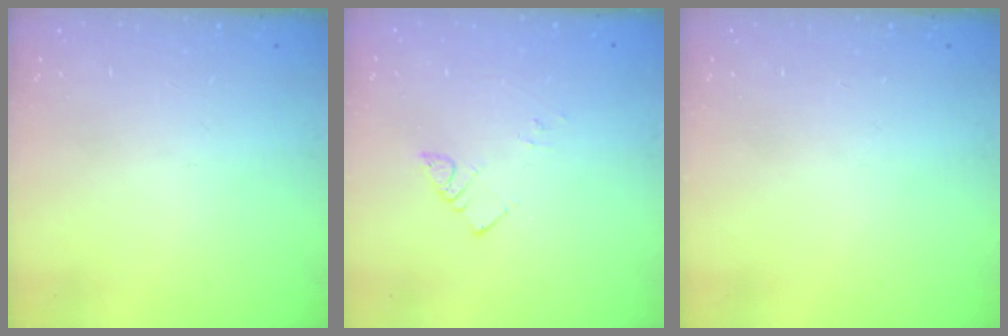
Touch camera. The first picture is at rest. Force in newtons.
{"total": 2.4, "press": 2.4, "slide": 0.1}
{"total": 0.0}